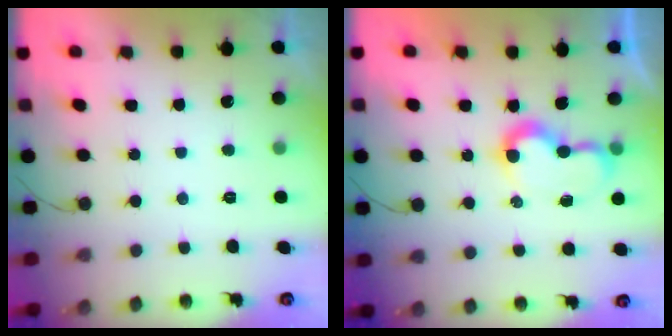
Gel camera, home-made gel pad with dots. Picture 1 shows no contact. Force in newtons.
{"total": 7.4, "press": 7.3, "slide": 0.7}